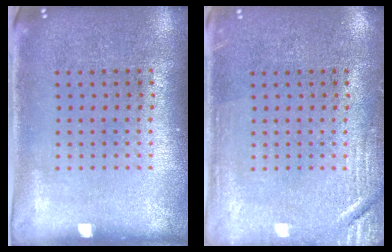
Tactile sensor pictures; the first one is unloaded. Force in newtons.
{"total": 2.3, "press": 2.2, "slide": 0.4}